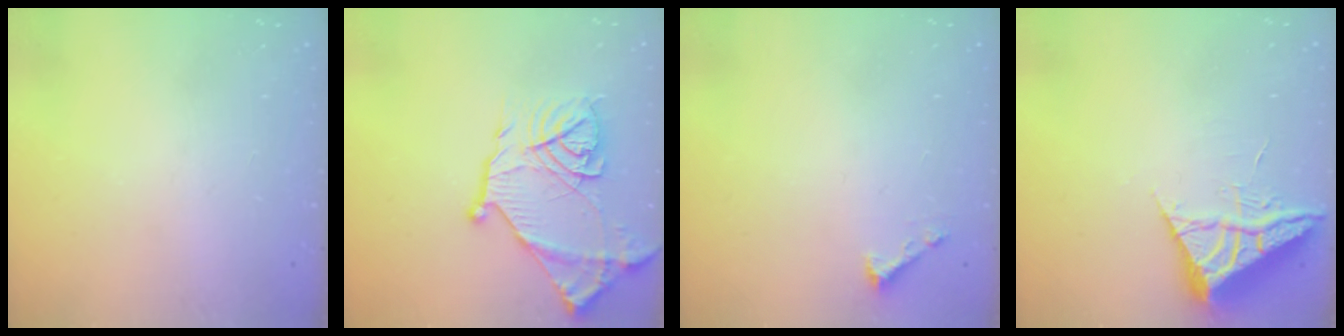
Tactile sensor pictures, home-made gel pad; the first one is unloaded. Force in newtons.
{"total": 18.2, "press": 18.2, "slide": 1.4}
{"total": 1.6, "press": 1.6, "slide": 0.1}
{"total": 6.3, "press": 6.3, "slide": 0.9}